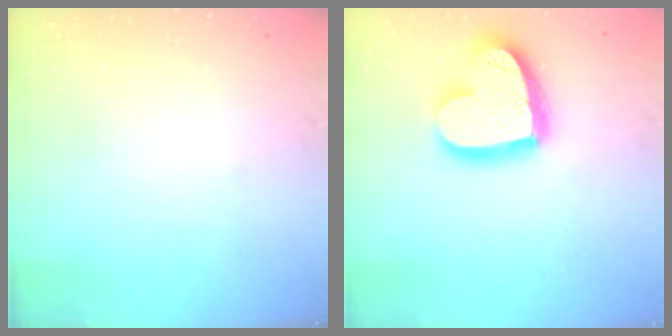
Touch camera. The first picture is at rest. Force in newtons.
{"total": 17.8, "press": 17.8, "slide": 1.4}